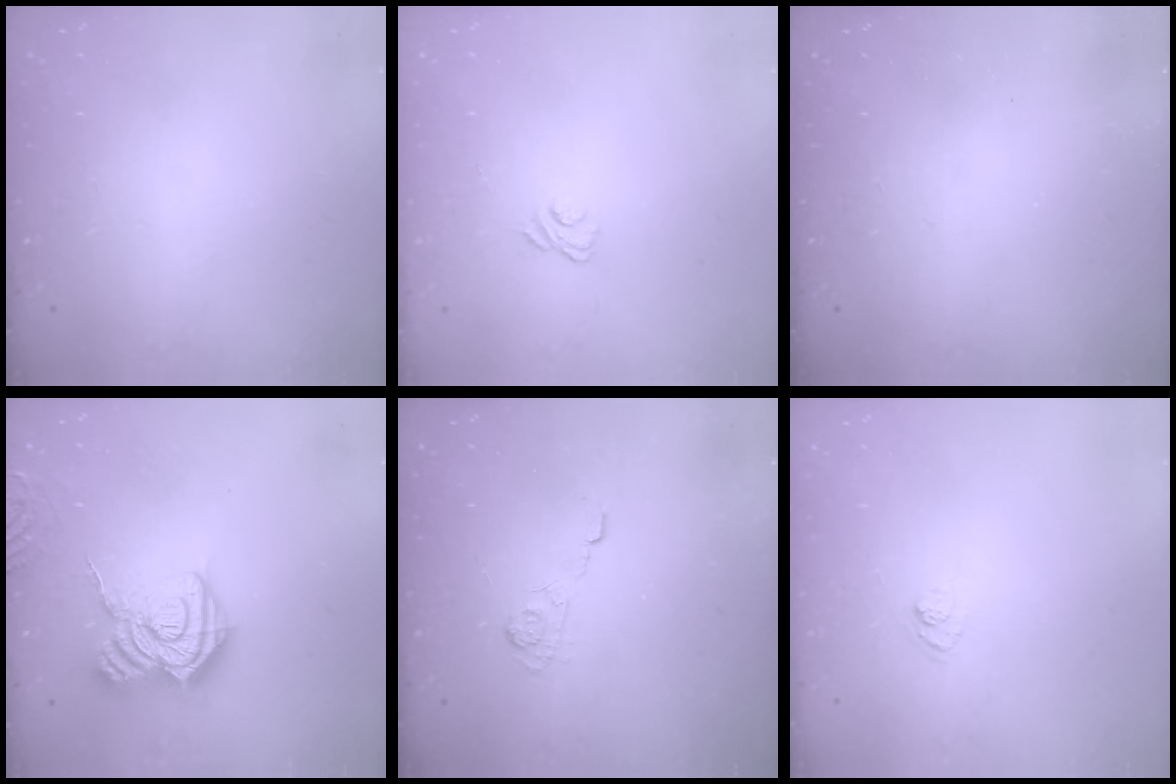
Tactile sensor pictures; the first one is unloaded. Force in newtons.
{"total": 3.1, "press": 2.8, "slide": 1.3}
{"total": 2.3, "press": 2.2, "slide": 0.7}
{"total": 17.2, "press": 17.2, "slide": 1.5}
{"total": 4.2, "press": 3.8, "slide": 1.6}
{"total": 3.2, "press": 3.0, "slide": 1.0}